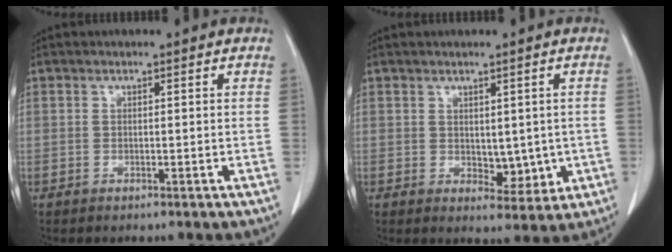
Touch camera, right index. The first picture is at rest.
{"total": 4.7, "force": [-0.3, 2.7, 3.8], "torque": [-0.042, -0.007, 0.010]}